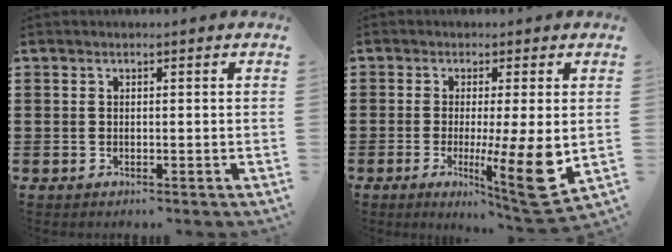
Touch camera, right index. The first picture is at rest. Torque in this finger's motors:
{"motor_torque": [0.23, 0.31, 0.18, 0.05]}